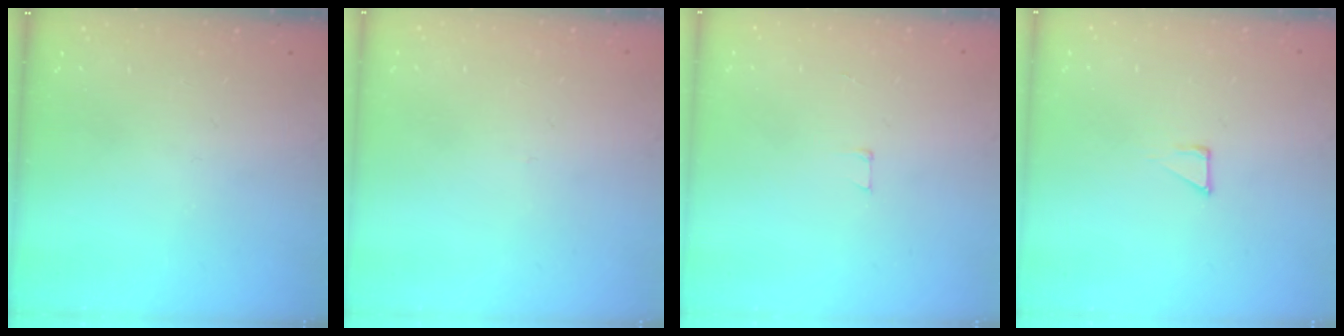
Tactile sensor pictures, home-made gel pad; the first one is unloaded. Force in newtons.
{"total": 2.7, "press": 2.7, "slide": 0.3}
{"total": 3.0, "press": 3.0, "slide": 0.2}
{"total": 4.8, "press": 4.8, "slide": 0.4}